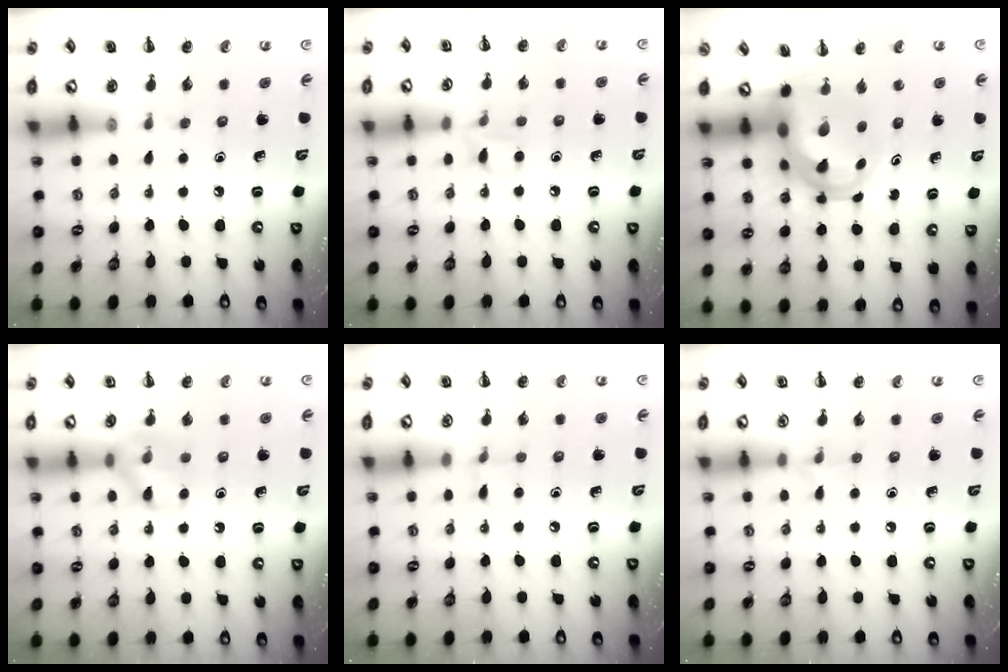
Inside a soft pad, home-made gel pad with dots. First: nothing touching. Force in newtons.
{"total": 4.4, "press": 4.1, "slide": 1.4}
{"total": 6.3, "press": 6.1, "slide": 1.5}
{"total": 9.5, "press": 9.4, "slide": 0.7}
{"total": 4.9, "press": 4.6, "slide": 1.6}
{"total": 4.1, "press": 3.8, "slide": 1.4}